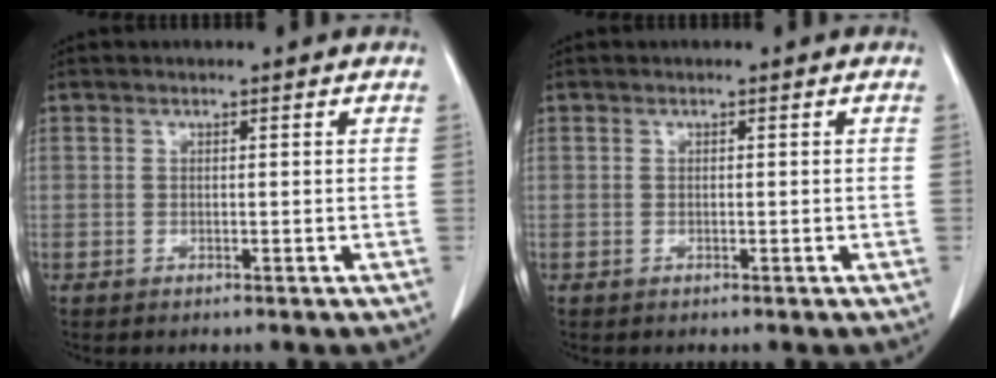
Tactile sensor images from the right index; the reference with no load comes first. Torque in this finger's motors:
{"motor_torque": [0.00, 0.00, 0.00, 0.00]}